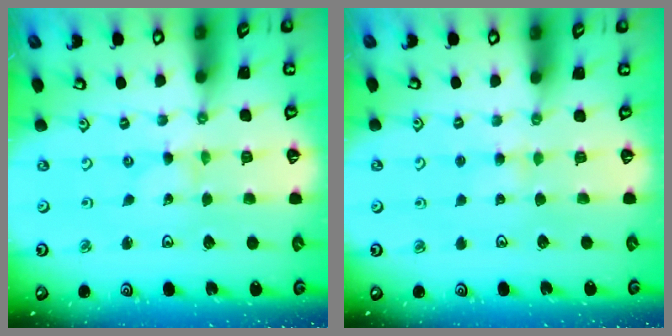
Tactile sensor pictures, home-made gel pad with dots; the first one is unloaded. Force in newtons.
{"total": 2.9, "press": 2.9, "slide": 0.4}